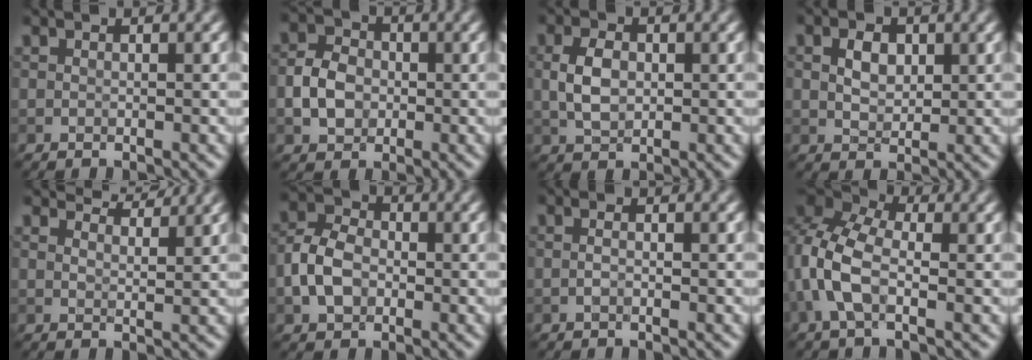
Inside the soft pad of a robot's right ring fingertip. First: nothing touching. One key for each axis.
{"total": 3.7, "fx": -0.7, "fy": 2.9, "fz": 2.1, "tx": -0.040, "ty": 0.005, "tz": -0.016}
{"total": 3.2, "fx": 0.1, "fy": 2.2, "fz": 2.4, "tx": -0.054, "ty": 0.002, "tz": 0.002}
{"total": 2.4, "fx": 0.7, "fy": 1.7, "fz": 1.7, "tx": -0.033, "ty": 0.001, "tz": 0.012}
{"total": 3.3, "fx": 3.2, "fy": 0.3, "fz": 0.7, "tx": -0.015, "ty": -0.004, "tz": 0.044}
{"total": 4.2, "fx": -1.1, "fy": 3.2, "fz": 2.6, "tx": -0.054, "ty": 0.006, "tz": -0.027}
{"total": 0.8, "fx": -0.3, "fy": 0.2, "fz": 0.7, "tx": -0.015, "ty": -0.002, "tz": -0.008}
{"total": 6.2, "fx": -1.2, "fy": 3.6, "fz": 4.9, "tx": -0.121, "ty": 0.011, "tz": -0.038}